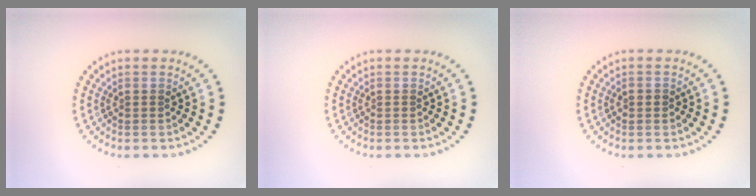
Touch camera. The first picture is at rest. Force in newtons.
{"total": 0.0}
{"total": 1.1, "press": 1.1, "slide": 0.1}